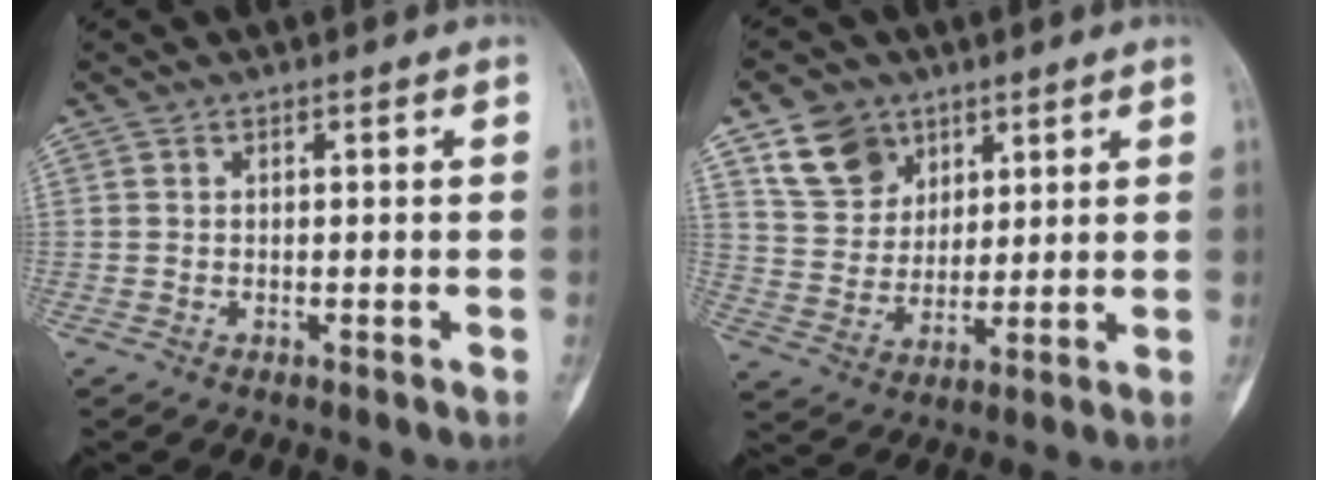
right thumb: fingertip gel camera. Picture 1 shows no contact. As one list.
[{"total": 10.3, "force": [5.9, 7.8, 3.3], "torque": [-0.033, -0.026, 0.116]}]